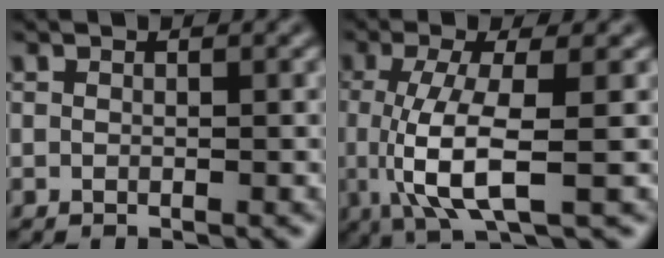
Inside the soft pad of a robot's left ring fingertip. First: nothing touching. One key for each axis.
{"total": 6.2, "fx": -0.6, "fy": 1.6, "fz": 6.0, "tx": -0.121, "ty": -0.013, "tz": -0.008}